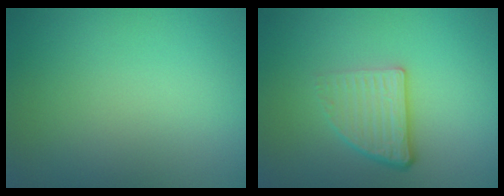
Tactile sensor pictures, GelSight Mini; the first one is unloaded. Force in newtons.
{"total": 3.8, "press": 2.5, "slide": 2.9}